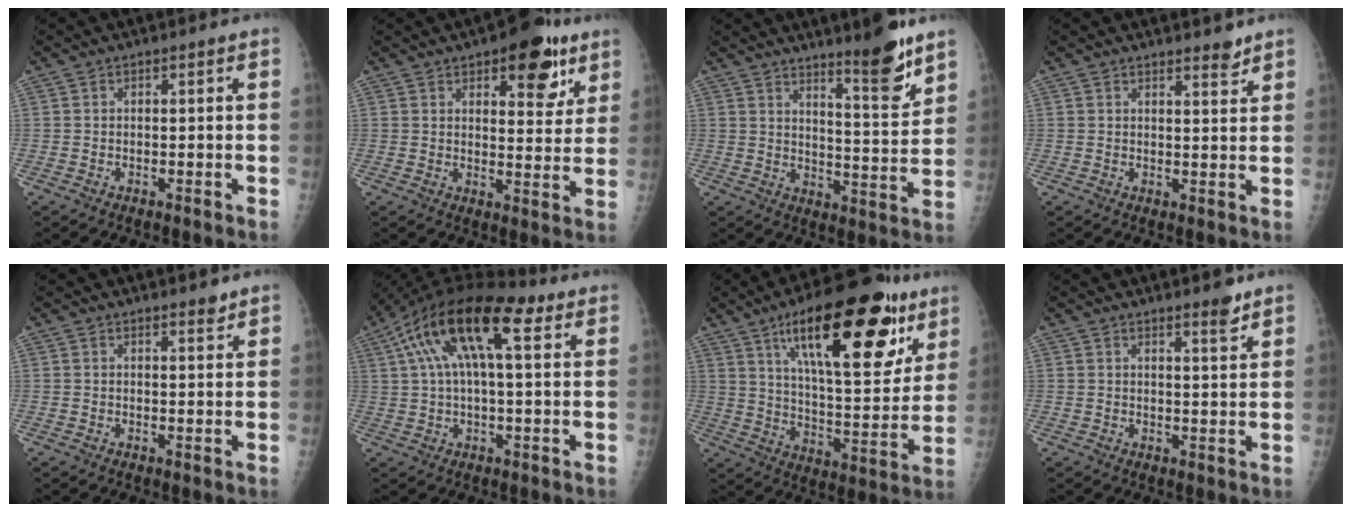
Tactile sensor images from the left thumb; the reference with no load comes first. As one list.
[{"total": 12.4, "force": [6.7, 5.6, 8.7], "torque": [-0.071, -0.027, 0.087]}, {"total": 10.6, "force": [7.7, 1.4, 7.1], "torque": [-0.089, -0.068, 0.121]}, {"total": 2.8, "force": [2.4, 0.6, 1.3], "torque": [-0.011, -0.020, 0.034]}, {"total": 2.0, "force": [1.7, 0.4, 1.0], "torque": [-0.009, -0.012, 0.024]}, {"total": 16.1, "force": [6.0, 6.0, 13.6], "torque": [-0.247, 0.034, 0.098]}, {"total": 27.1, "force": [14.2, 9.8, 21.0], "torque": [-0.272, -0.038, 0.220]}, {"total": 3.7, "force": [2.9, 0.5, 2.3], "torque": [-0.027, -0.023, 0.041]}]